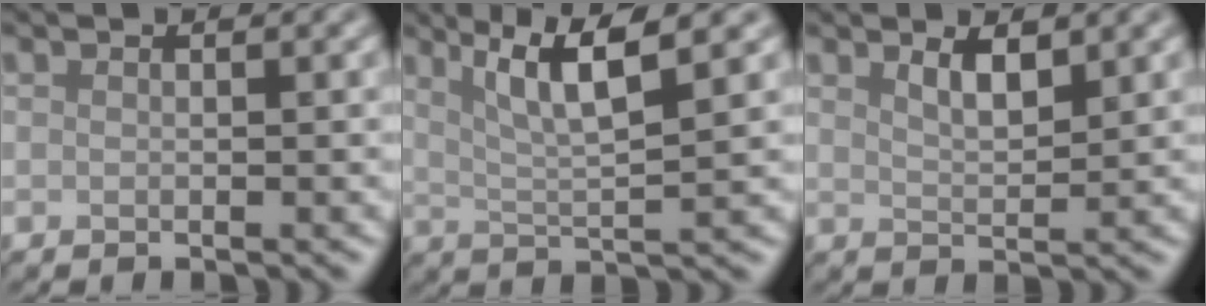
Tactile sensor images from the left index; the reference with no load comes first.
{"total": 5.6, "force": [2.6, 1.0, 4.9], "torque": [-0.087, 0.003, 0.052]}
{"total": 1.9, "force": [1.2, 0.5, 1.4], "torque": [-0.027, -0.004, 0.026]}